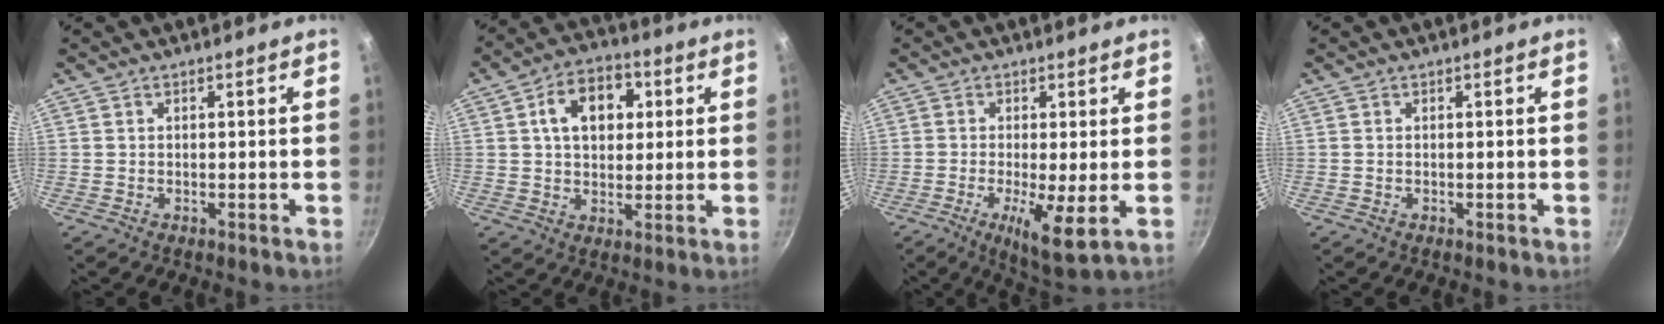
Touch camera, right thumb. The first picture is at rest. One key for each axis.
{"total": 11.4, "fx": 3.0, "fy": 7.9, "fz": 7.7, "tx": -0.089, "ty": 0.009, "tz": 0.036}
{"total": 8.0, "fx": -1.6, "fy": 1.5, "fz": 7.7, "tx": -0.138, "ty": -0.017, "tz": -0.021}
{"total": 0.0}